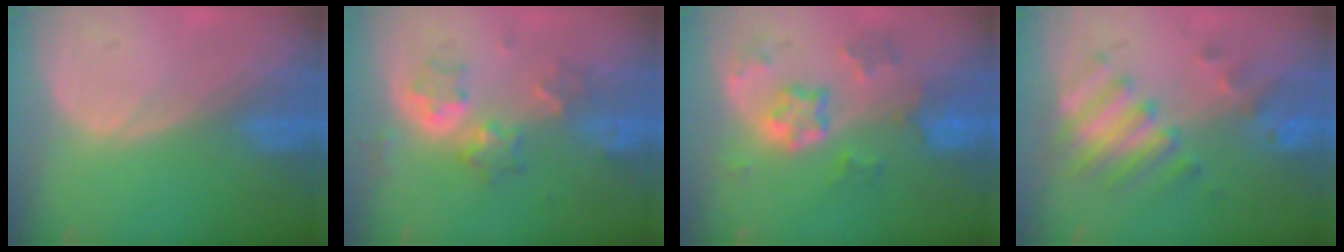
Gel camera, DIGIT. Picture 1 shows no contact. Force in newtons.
{"total": 6.4, "press": 5.6, "slide": 3.1}
{"total": 7.3, "press": 6.4, "slide": 3.4}
{"total": 7.1, "press": 6.9, "slide": 1.7}